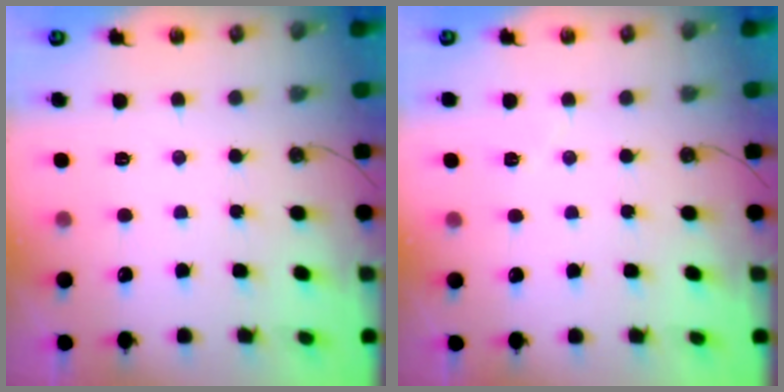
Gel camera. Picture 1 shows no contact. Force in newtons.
{"total": 2.9, "press": 2.4, "slide": 1.7}